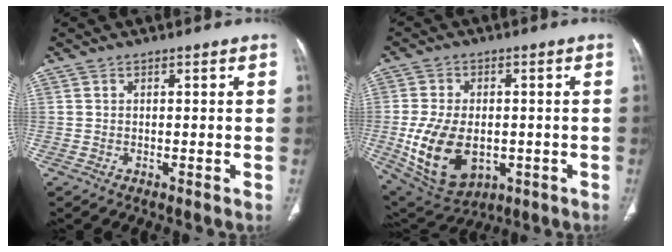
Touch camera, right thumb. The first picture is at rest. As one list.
[{"total": 15.2, "force": [-2.8, 9.8, 11.3], "torque": [-0.197, -0.003, -0.022]}]